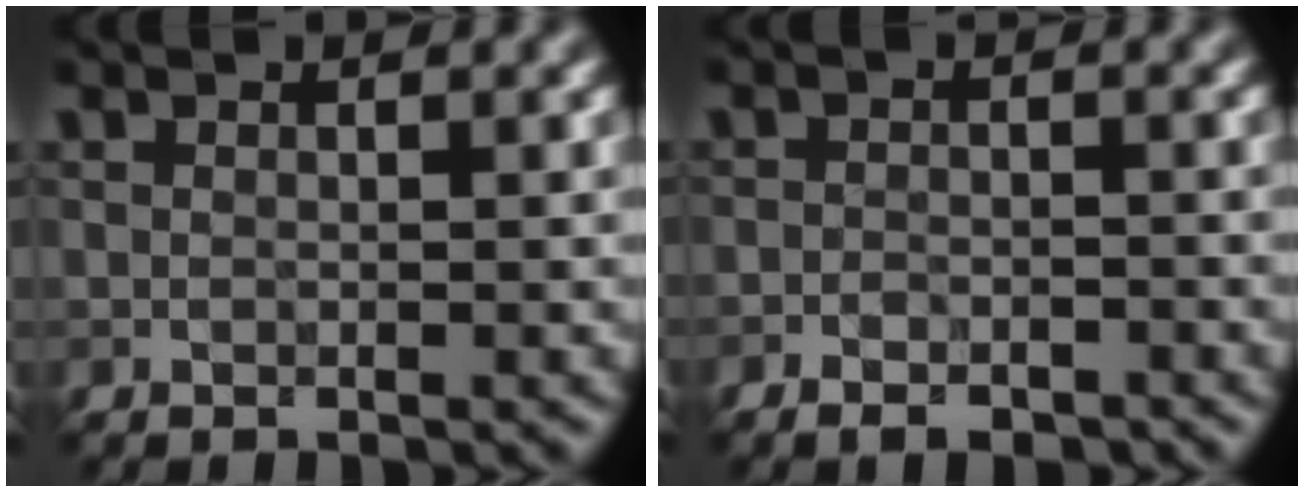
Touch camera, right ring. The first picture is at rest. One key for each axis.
{"total": 2.5, "fx": -2.2, "fy": 0.8, "fz": 1.1, "tx": -0.012, "ty": 0.001, "tz": -0.028}